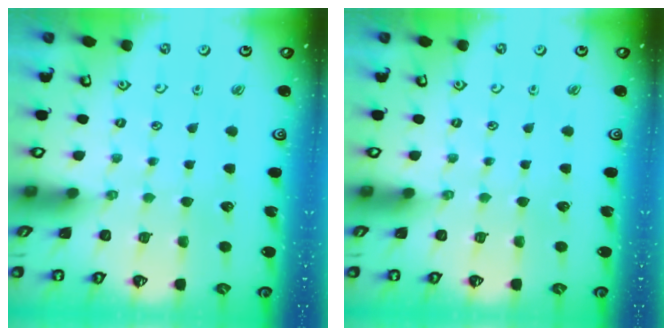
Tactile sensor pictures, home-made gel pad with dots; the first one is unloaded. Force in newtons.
{"total": 0.0}